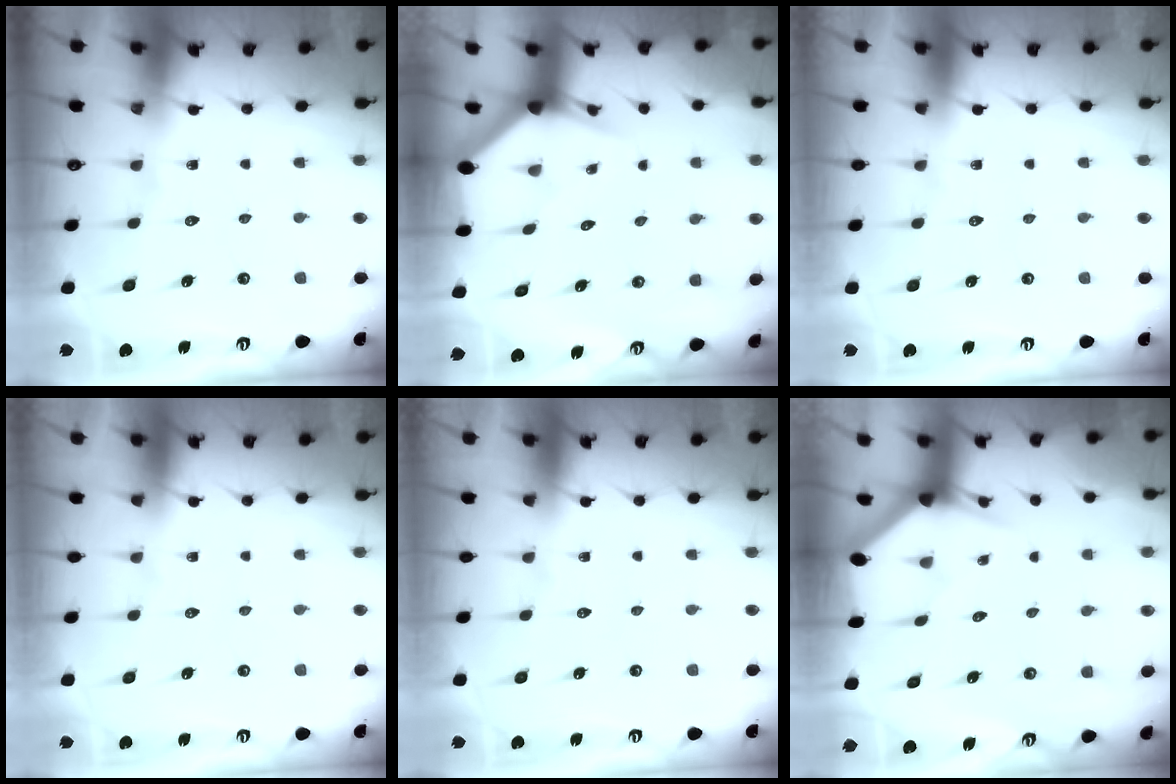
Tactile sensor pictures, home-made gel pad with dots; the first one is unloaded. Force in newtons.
{"total": 3.1, "press": 3.1, "slide": 0.1}
{"total": 0.0}
{"total": 0.0}
{"total": 0.0}
{"total": 3.2, "press": 3.2, "slide": 0.2}